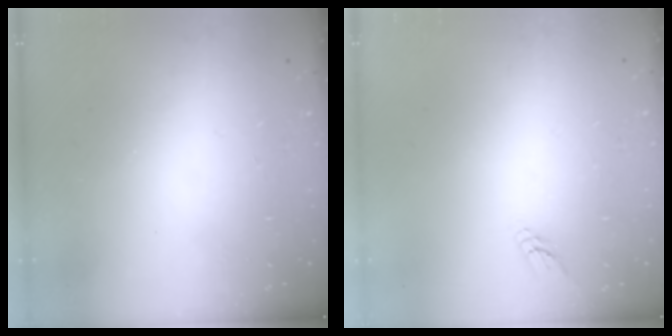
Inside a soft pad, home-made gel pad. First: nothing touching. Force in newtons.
{"total": 4.8, "press": 4.8, "slide": 0.2}